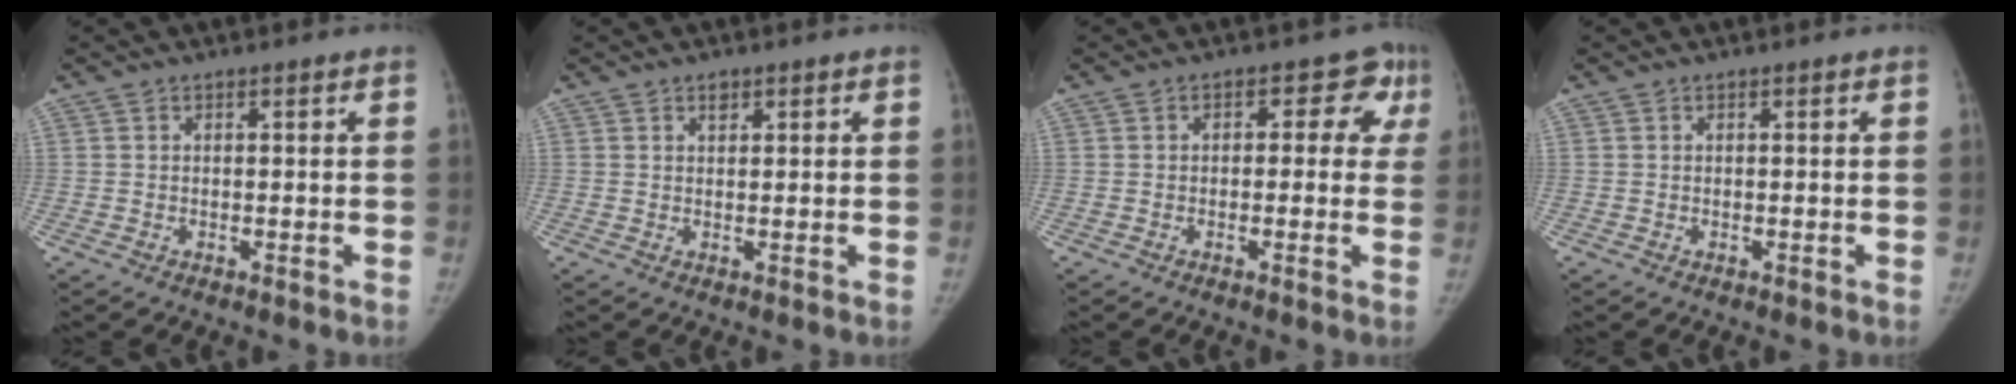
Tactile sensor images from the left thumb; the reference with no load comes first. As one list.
[{"total": 1.4, "force": [0.9, 0.9, 0.6], "torque": [-0.001, -0.003, 0.011]}, {"total": 6.4, "force": [1.2, 4.4, 4.4], "torque": [0.000, 0.012, -0.001]}, {"total": 0.0}]